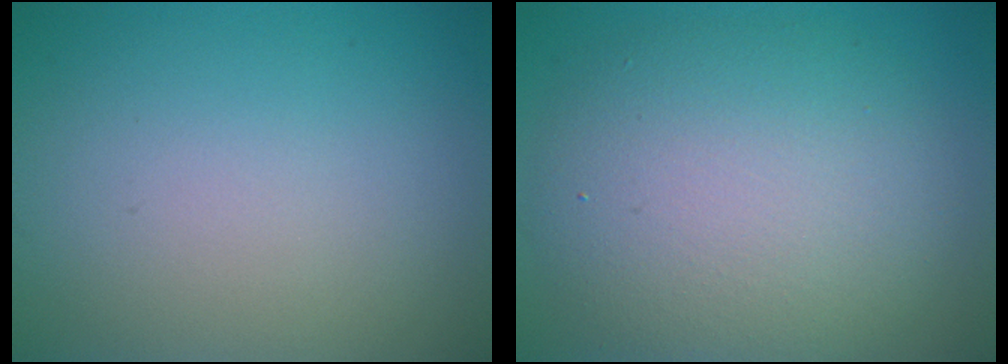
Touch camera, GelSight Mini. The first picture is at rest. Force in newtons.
{"total": 8.3, "press": 8.3, "slide": 0.8}